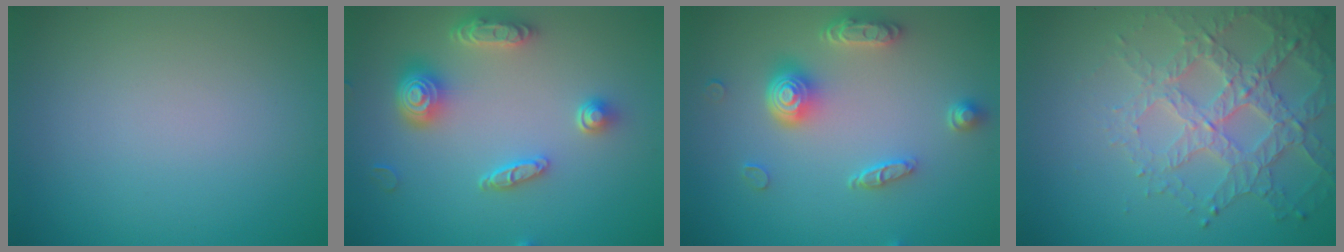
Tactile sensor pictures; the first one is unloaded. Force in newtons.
{"total": 4.6, "press": 3.9, "slide": 2.5}
{"total": 4.5, "press": 3.5, "slide": 2.9}
{"total": 4.7, "press": 4.1, "slide": 2.2}